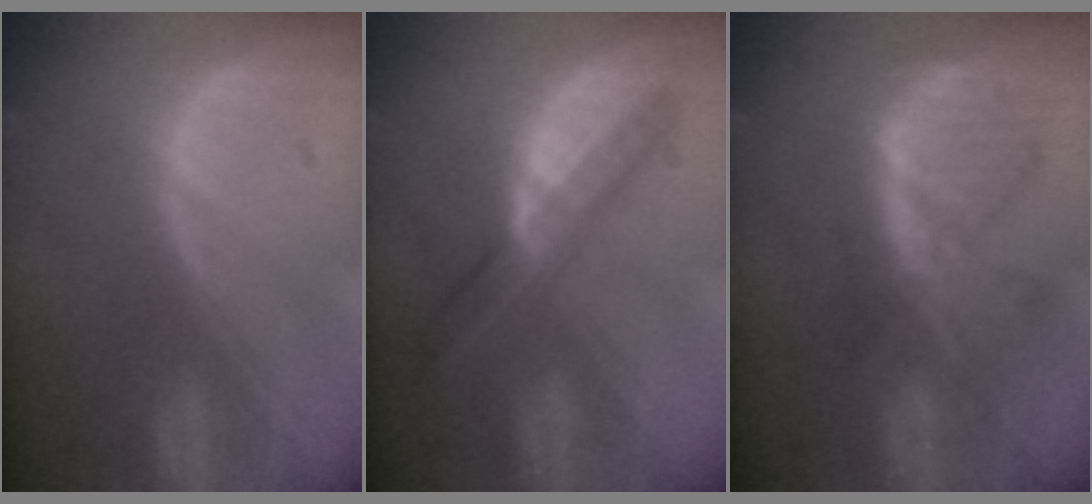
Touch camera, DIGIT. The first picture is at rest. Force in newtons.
{"total": 7.0, "press": 5.9, "slide": 3.7}
{"total": 7.7, "press": 6.8, "slide": 3.5}